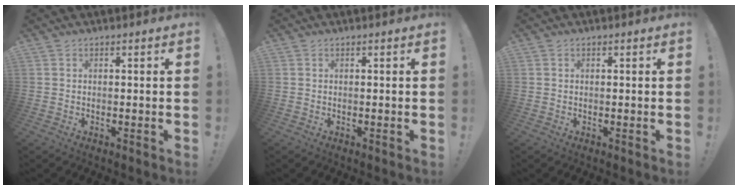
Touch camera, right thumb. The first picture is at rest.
{"total": 0.0}
{"total": 0.0}